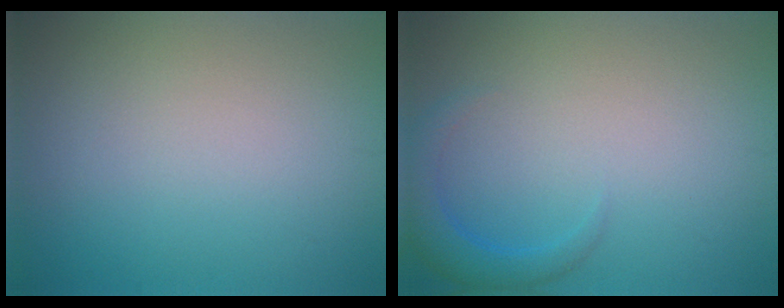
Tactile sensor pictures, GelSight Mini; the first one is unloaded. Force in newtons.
{"total": 2.5, "press": 2.5, "slide": 0.3}